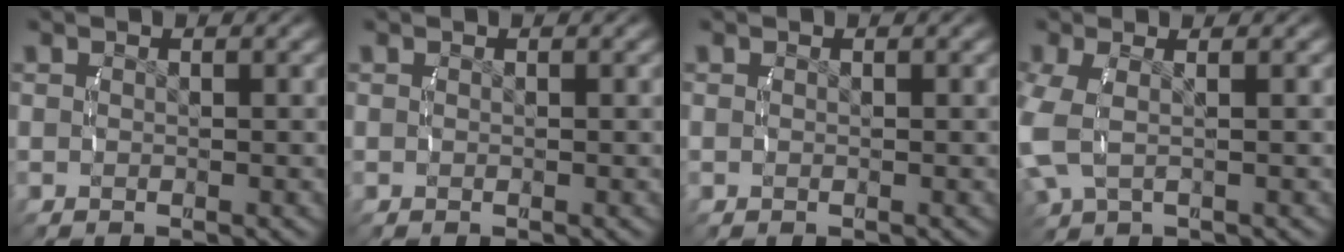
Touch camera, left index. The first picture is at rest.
{"total": 0.0}
{"total": 0.0}
{"total": 3.6, "force": [0.1, 2.3, 2.7], "torque": [-0.084, -0.007, 0.010]}